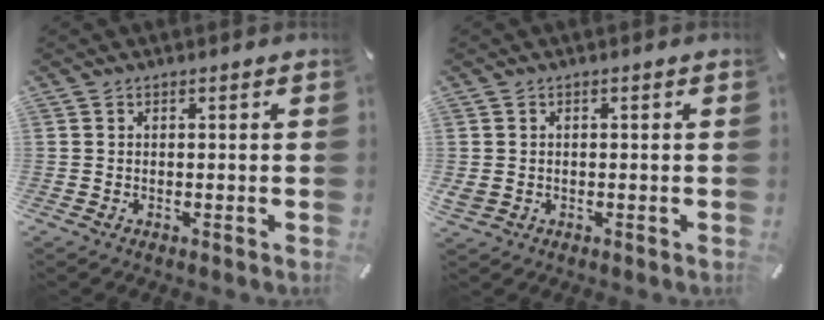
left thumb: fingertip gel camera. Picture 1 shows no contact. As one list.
[{"total": 1.8, "force": [-0.2, 1.6, 0.8], "torque": [-0.021, 0.001, -0.007]}]